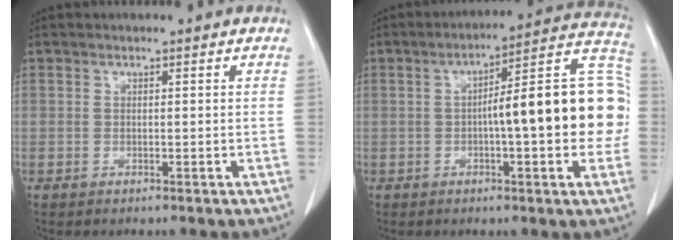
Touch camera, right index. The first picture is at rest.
{"total": 18.0, "force": [-0.7, 3.1, 17.7], "torque": [-0.224, 0.043, -0.009]}